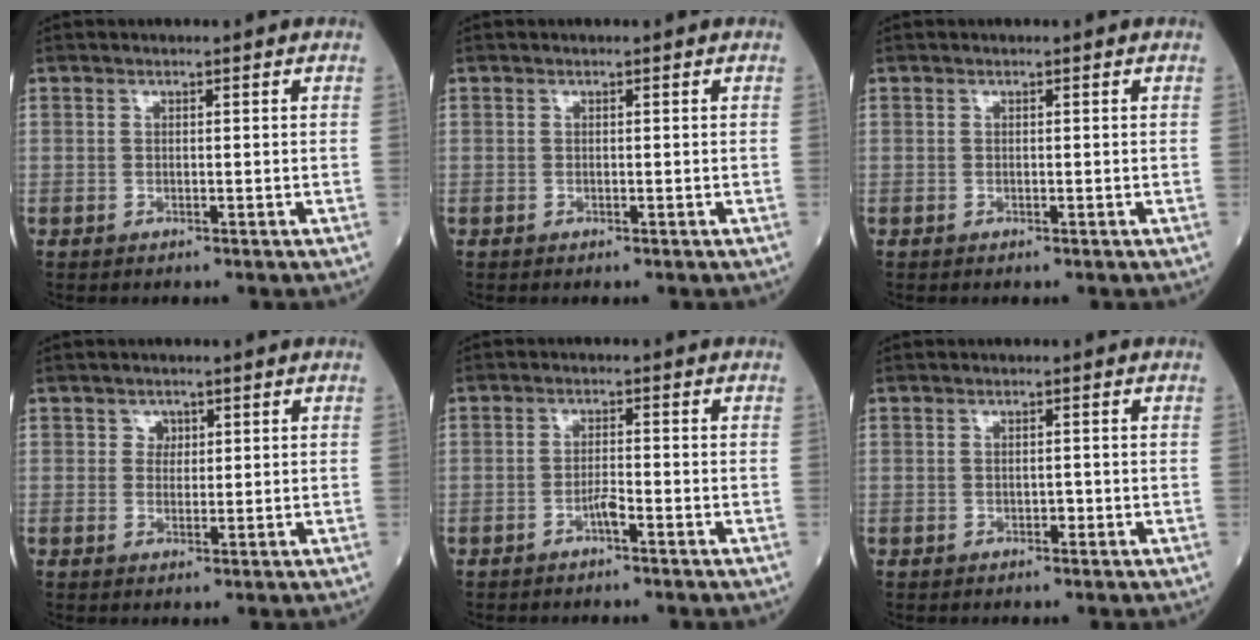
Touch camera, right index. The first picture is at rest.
{"total": 0.0}
{"total": 0.0}
{"total": 1.6, "force": [0.8, 1.4, 0.4], "torque": [0.002, -0.002, 0.008]}
{"total": 1.7, "force": [-1.2, 0.0, 1.3], "torque": [-0.026, -0.001, -0.021]}
{"total": 0.6, "force": [-0.3, 0.4, 0.3], "torque": [-0.004, 0.002, -0.004]}